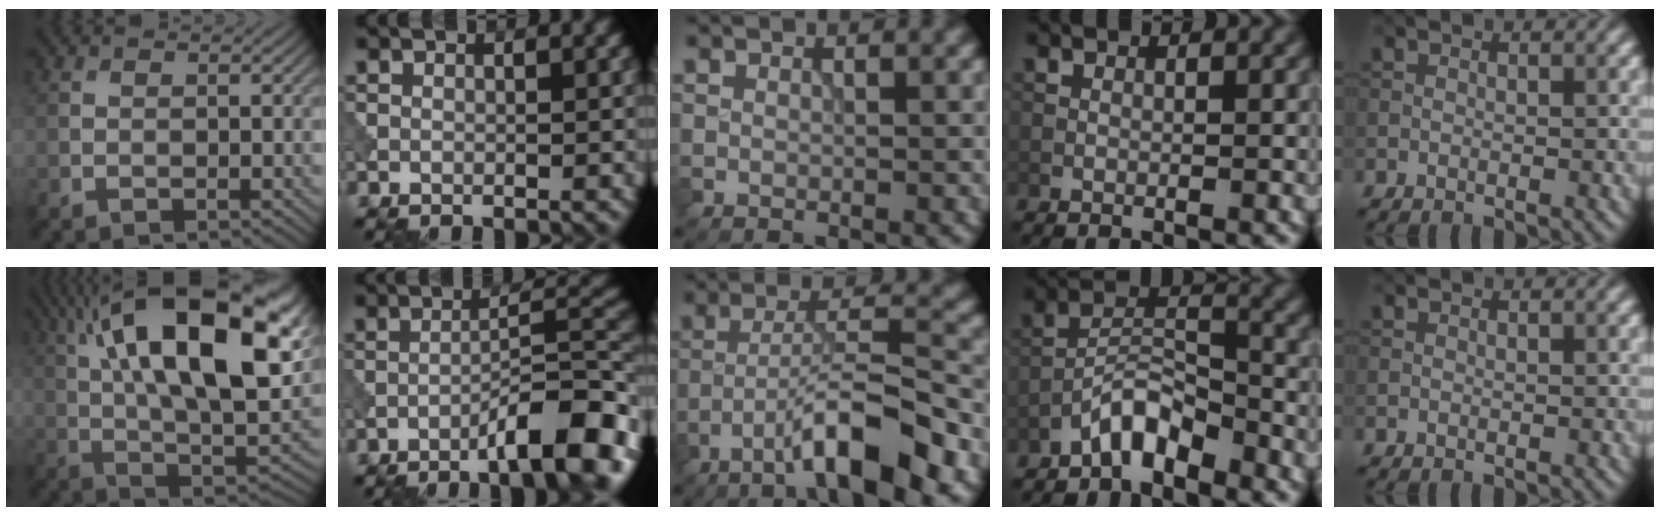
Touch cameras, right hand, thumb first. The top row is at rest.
{"thumb": {"total": 22.5, "force": [8.2, 9.1, 18.9], "torque": [-0.302, 0.039, 0.127]}, "index": {"total": 8.9, "force": [-5.2, 1.7, 7.1], "torque": [-0.097, 0.020, -0.083]}, "middle": {"total": 8.7, "force": [-4.8, 1.3, 7.2], "torque": [-0.115, 0.021, -0.083]}, "ring": {"total": 4.0, "force": [-3.2, 1.2, 2.2], "torque": [-0.035, 0.018, -0.064]}}